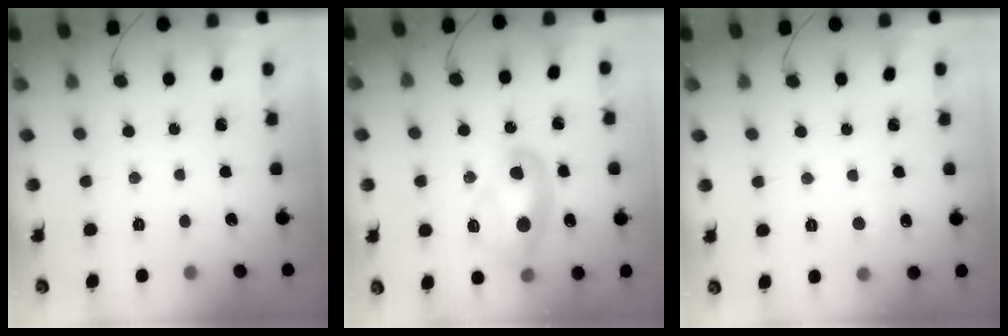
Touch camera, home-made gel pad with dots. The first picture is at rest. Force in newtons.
{"total": 11.9, "press": 11.9, "slide": 1.0}
{"total": 5.3, "press": 5.0, "slide": 1.6}